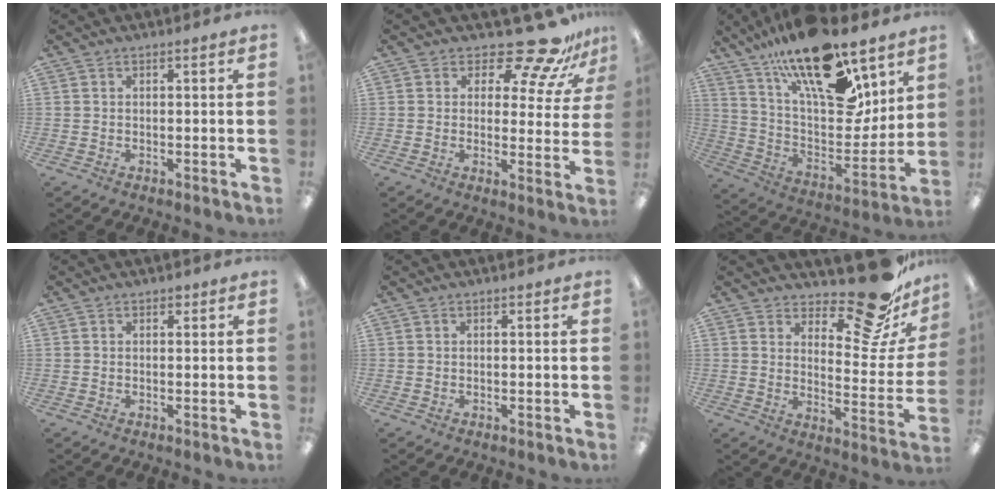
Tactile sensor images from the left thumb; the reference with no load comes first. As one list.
[{"total": 14.2, "force": [11.5, 4.7, 6.9], "torque": [-0.102, -0.084, 0.197]}, {"total": 24.4, "force": [16.6, 9.7, 15.0], "torque": [-0.255, -0.102, 0.286]}, {"total": 0.9, "force": [0.5, 0.6, 0.3], "torque": [0.001, -0.001, 0.008]}, {"total": 0.0}, {"total": 18.0, "force": [13.9, 6.2, 9.6], "torque": [-0.126, -0.111, 0.232]}]